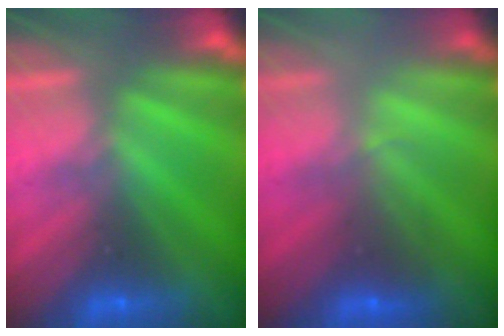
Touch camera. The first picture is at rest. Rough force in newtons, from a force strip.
{"total": 2.1}